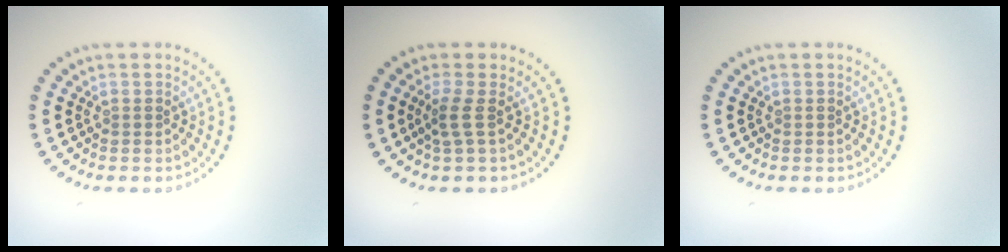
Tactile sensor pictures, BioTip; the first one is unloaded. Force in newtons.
{"total": 1.8, "press": 1.1, "slide": 1.4}
{"total": 0.0}